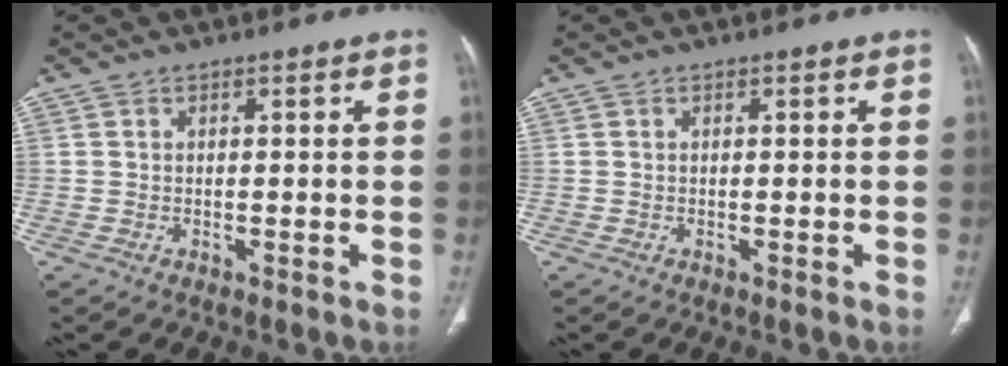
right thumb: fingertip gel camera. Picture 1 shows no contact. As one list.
[{"total": 0.0}]